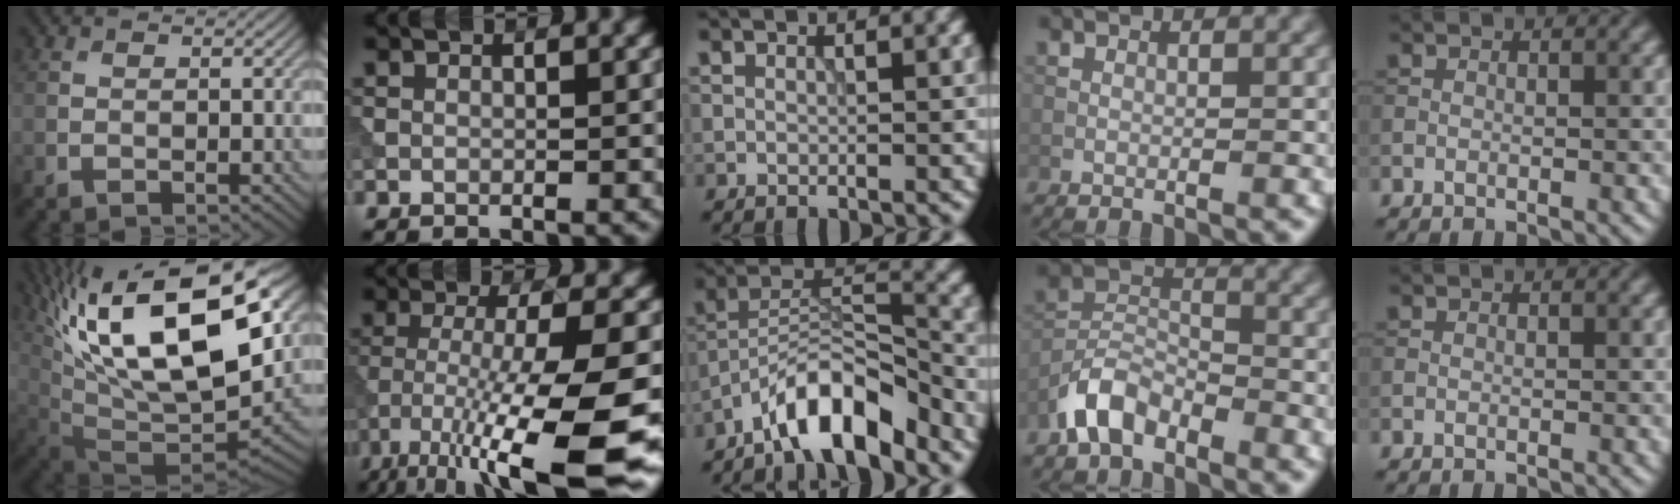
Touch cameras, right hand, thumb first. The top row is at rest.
{"thumb": {"total": 20.7, "force": [8.6, 10.2, 15.8], "torque": [-0.294, 0.013, 0.159]}, "index": {"total": 13.4, "force": [-6.8, 2.7, 11.2], "torque": [-0.198, -0.018, -0.110]}, "middle": {"total": 7.4, "force": [-5.5, 2.1, 4.5], "torque": [-0.071, 0.014, -0.102]}, "ring": {"total": 4.7, "force": [-3.4, 2.3, 2.3], "torque": [-0.043, 0.009, -0.075]}}